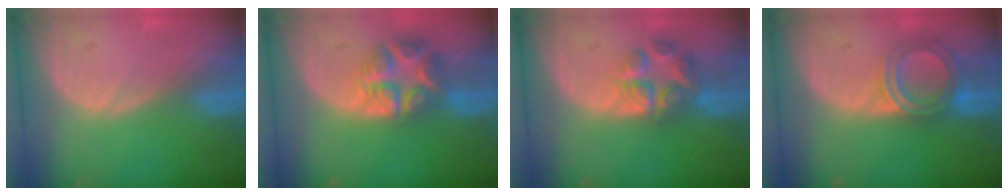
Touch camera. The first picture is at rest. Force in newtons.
{"total": 7.9, "press": 6.9, "slide": 3.9}
{"total": 7.0, "press": 6.0, "slide": 3.8}
{"total": 6.0, "press": 5.6, "slide": 2.0}